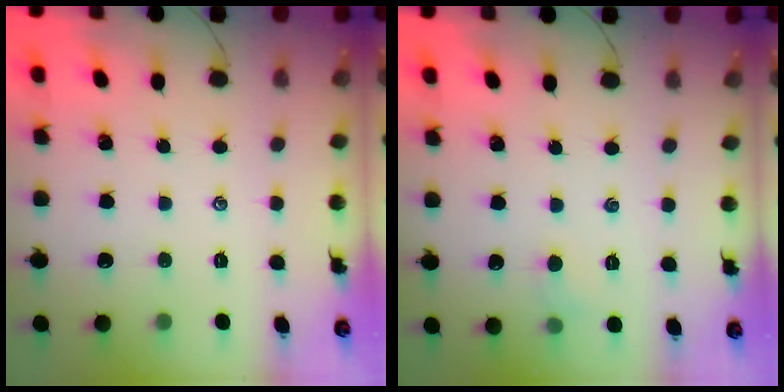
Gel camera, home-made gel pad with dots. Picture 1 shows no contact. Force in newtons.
{"total": 3.9, "press": 3.8, "slide": 1.1}